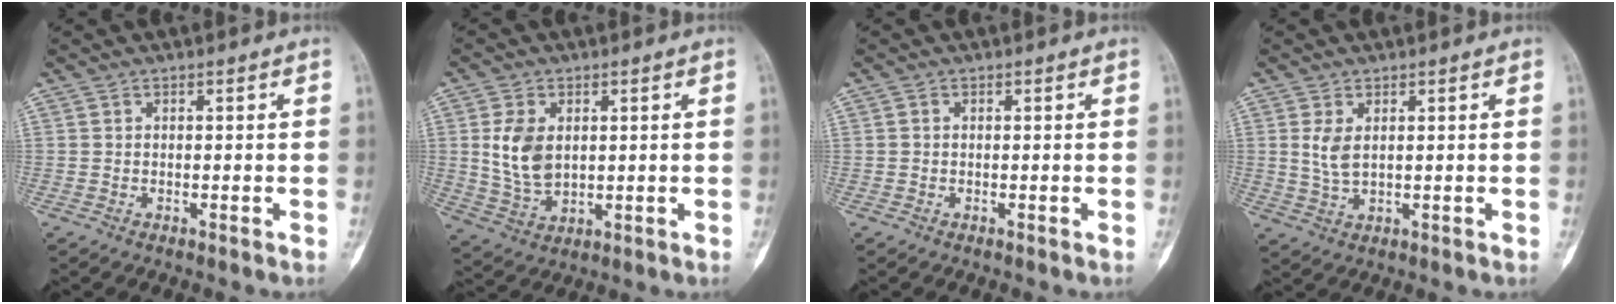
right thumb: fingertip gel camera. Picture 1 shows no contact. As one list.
[{"total": 8.4, "force": [1.6, 5.4, 6.2], "torque": [-0.110, -0.009, 0.042]}, {"total": 0.0}, {"total": 3.9, "force": [1.1, 1.9, 3.1], "torque": [-0.063, -0.007, 0.030]}]